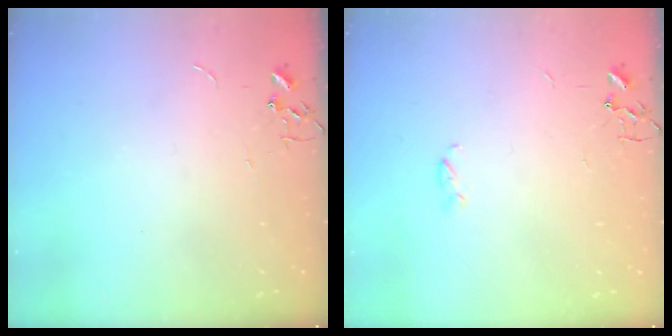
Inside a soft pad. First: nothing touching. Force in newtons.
{"total": 2.9, "press": 2.9, "slide": 0.3}